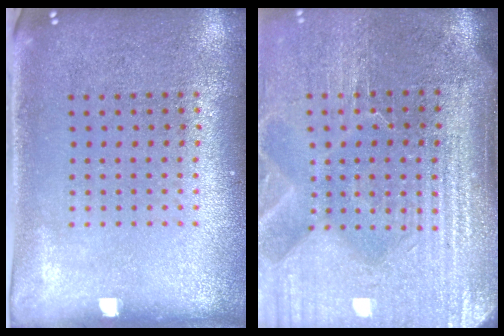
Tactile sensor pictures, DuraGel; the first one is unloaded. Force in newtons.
{"total": 4.9, "press": 4.2, "slide": 2.5}